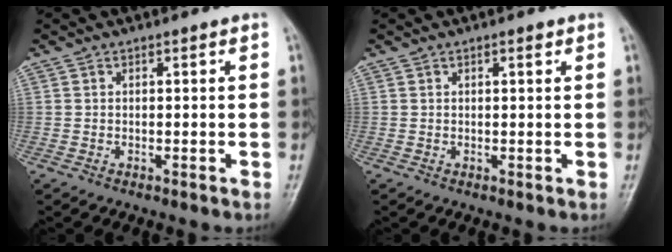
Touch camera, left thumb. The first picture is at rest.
{"total": 1.1, "force": [0.6, 0.2, 0.9], "torque": [-0.014, 0.000, 0.007]}